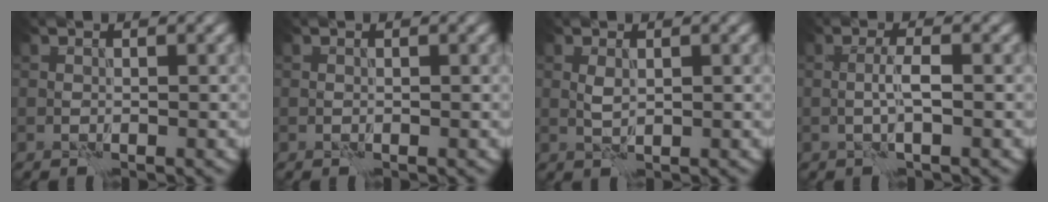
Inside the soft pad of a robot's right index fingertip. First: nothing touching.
{"total": 0.0}
{"total": 0.7, "force": [0.5, 0.1, 0.5], "torque": [-0.013, 0.000, 0.011]}
{"total": 1.3, "force": [-0.1, -0.2, 1.3], "torque": [-0.025, 0.005, -0.003]}